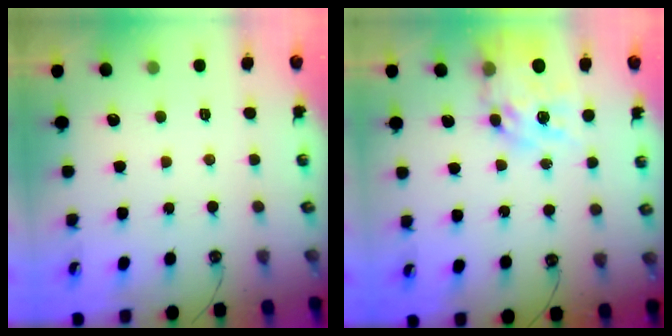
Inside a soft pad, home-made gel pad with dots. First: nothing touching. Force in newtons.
{"total": 14.2, "press": 14.1, "slide": 1.5}